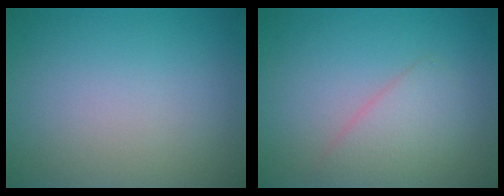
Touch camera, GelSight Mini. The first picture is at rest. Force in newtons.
{"total": 2.6, "press": 2.6, "slide": 0.1}